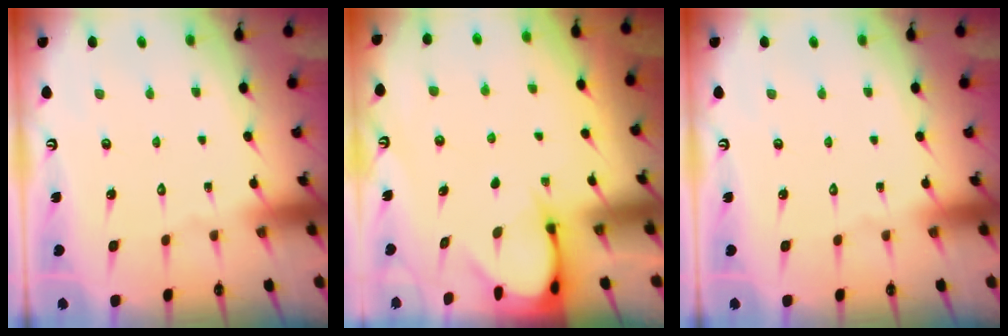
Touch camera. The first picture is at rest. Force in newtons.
{"total": 3.7, "press": 3.7, "slide": 0.4}
{"total": 0.0}